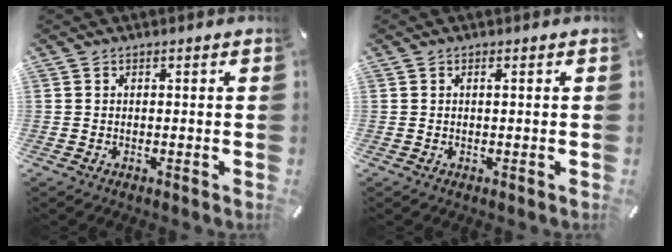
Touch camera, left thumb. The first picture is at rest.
{"total": 0.7, "force": [0.2, 0.1, 0.7], "torque": [-0.012, 0.001, 0.002]}